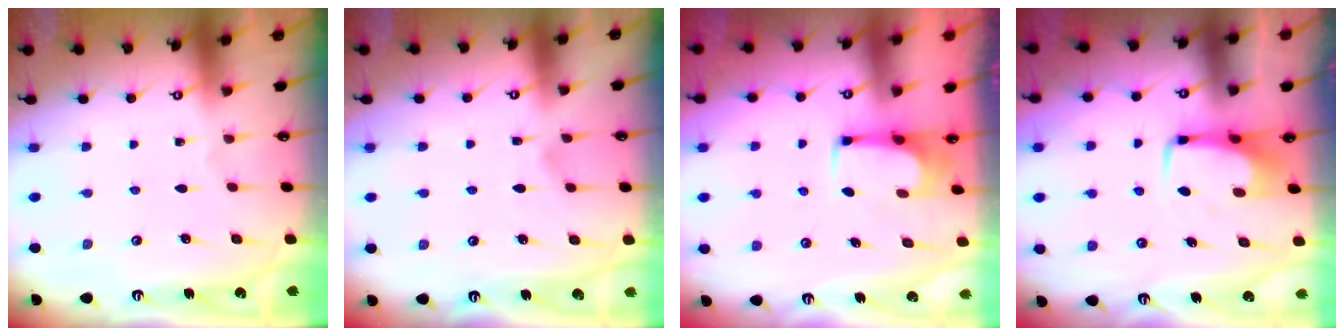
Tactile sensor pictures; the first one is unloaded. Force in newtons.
{"total": 3.3, "press": 3.3, "slide": 0.4}
{"total": 3.6, "press": 3.6, "slide": 0.2}
{"total": 2.9, "press": 2.9, "slide": 0.3}